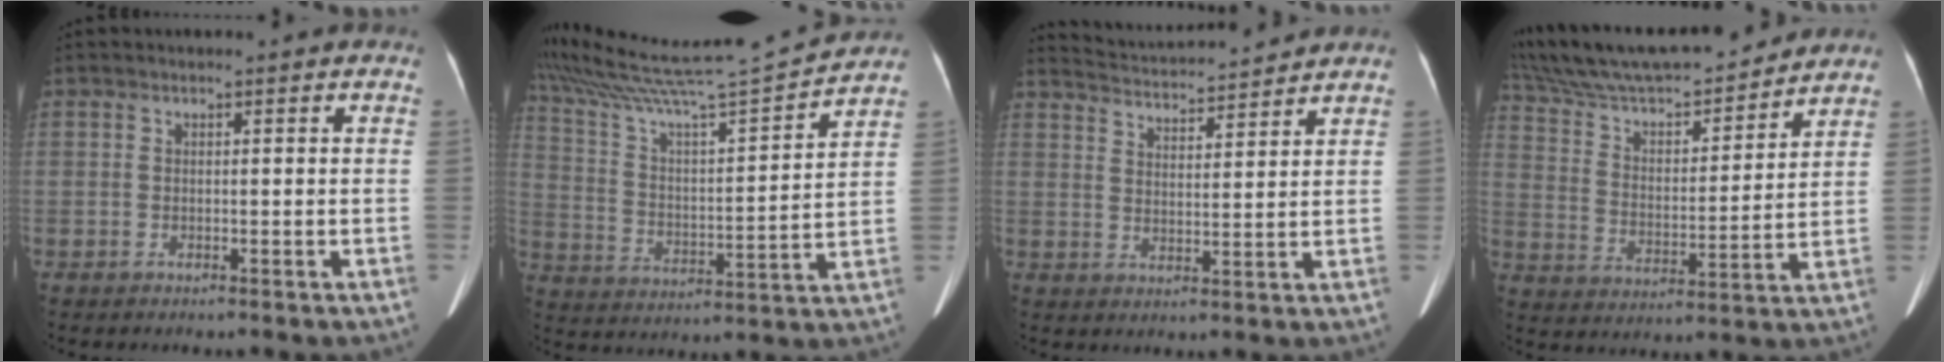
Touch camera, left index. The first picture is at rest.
{"total": 20.2, "force": [18.9, -2.2, 6.5], "torque": [-0.142, -0.031, 0.305]}
{"total": 10.9, "force": [10.6, 0.4, 2.4], "torque": [-0.055, 0.018, 0.168]}
{"total": 23.2, "force": [20.9, 4.0, 9.5], "torque": [-0.179, 0.018, 0.333]}